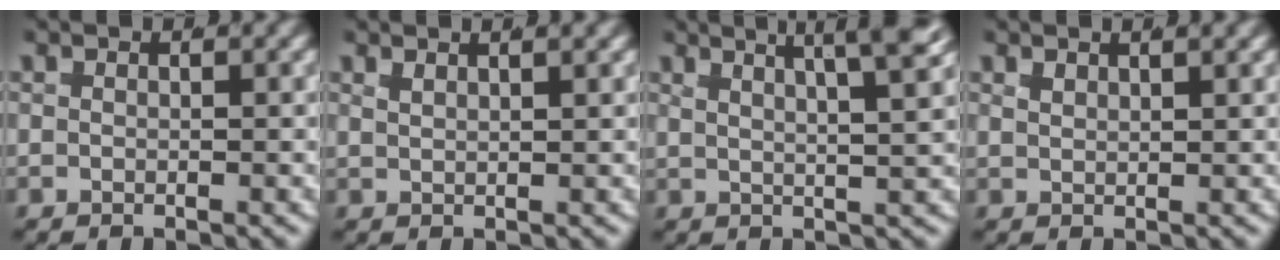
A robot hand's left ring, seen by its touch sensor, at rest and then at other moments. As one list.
[{"total": 1.8, "force": [1.4, 0.5, 0.9], "torque": [-0.013, 0.007, 0.023]}, {"total": 7.6, "force": [4.4, 3.3, 5.3], "torque": [-0.058, 0.020, 0.053]}, {"total": 1.3, "force": [1.1, 0.4, 0.6], "torque": [-0.013, 0.001, 0.020]}]